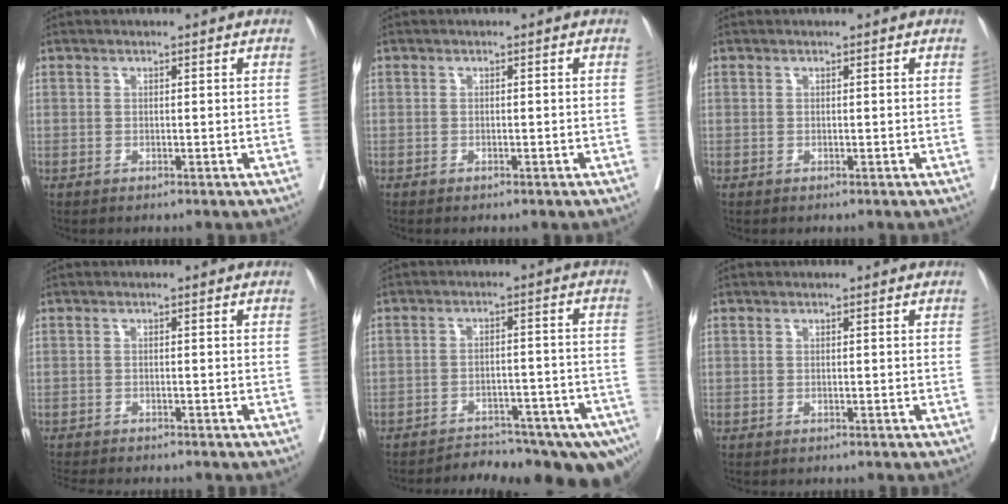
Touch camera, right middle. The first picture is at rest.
{"total": 1.0, "force": [-0.8, 0.4, 0.5], "torque": [-0.010, -0.002, -0.009]}
{"total": 0.0}
{"total": 9.5, "force": [-8.7, 1.5, 3.6], "torque": [-0.052, -0.012, -0.121]}
{"total": 19.6, "force": [-16.6, 5.8, 8.5], "torque": [-0.080, 0.012, -0.207]}
{"total": 3.3, "force": [-3.0, 0.7, 1.3], "torque": [-0.018, -0.004, -0.036]}